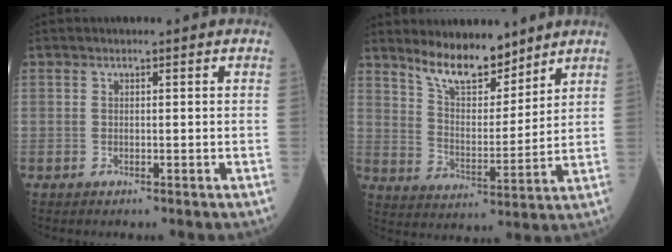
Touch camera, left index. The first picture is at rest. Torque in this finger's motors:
{"motor_torque": [0.17, -0.55, 0.21, 0.04]}